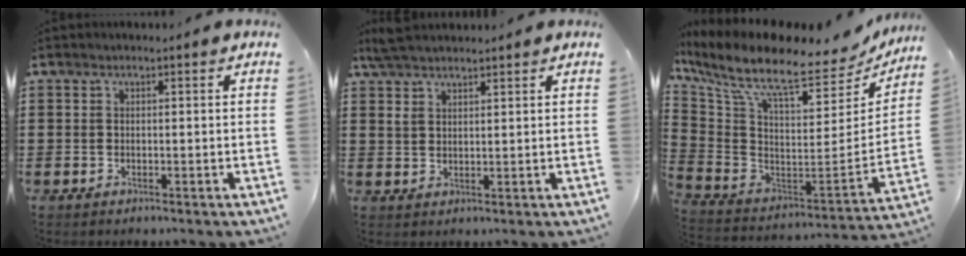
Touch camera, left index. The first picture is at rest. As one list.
[{"total": 3.8, "force": [3.2, 1.2, 1.8], "torque": [-0.043, 0.001, 0.060]}, {"total": 11.1, "force": [7.7, 2.9, 7.3], "torque": [-0.177, -0.059, 0.130]}]